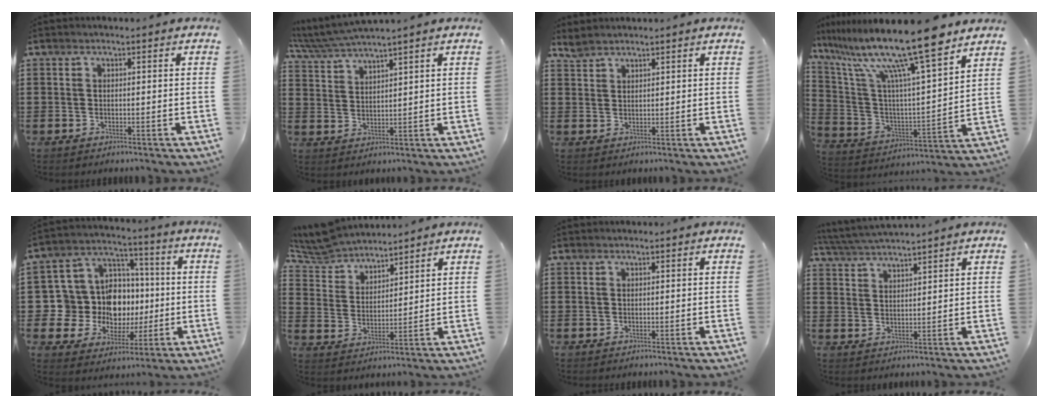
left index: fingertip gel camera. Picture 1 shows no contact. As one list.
[{"total": 4.0, "force": [3.7, -0.2, 1.5], "torque": [-0.043, -0.014, 0.065]}, {"total": 2.0, "force": [1.9, 0.4, 0.4], "torque": [-0.012, 0.000, 0.038]}, {"total": 17.1, "force": [13.0, 0.7, 11.1], "torque": [-0.242, -0.074, 0.212]}, {"total": 12.4, "force": [-0.2, 11.4, 4.7], "torque": [-0.121, -0.004, 0.007]}, {"total": 6.5, "force": [6.1, 1.5, 1.4], "torque": [-0.057, -0.022, 0.111]}, {"total": 0.0}, {"total": 4.0, "force": [3.8, -0.2, 1.0], "torque": [-0.032, -0.012, 0.068]}]